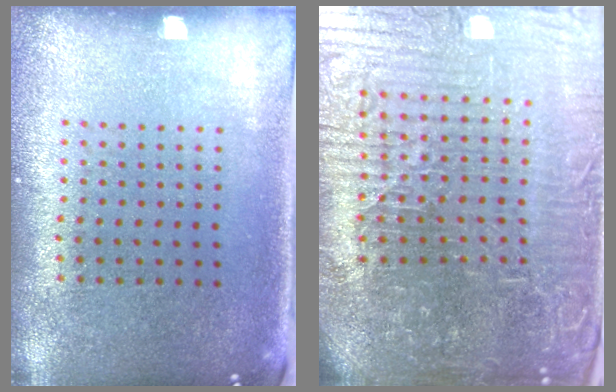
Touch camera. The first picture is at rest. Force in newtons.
{"total": 7.7, "press": 6.9, "slide": 3.4}